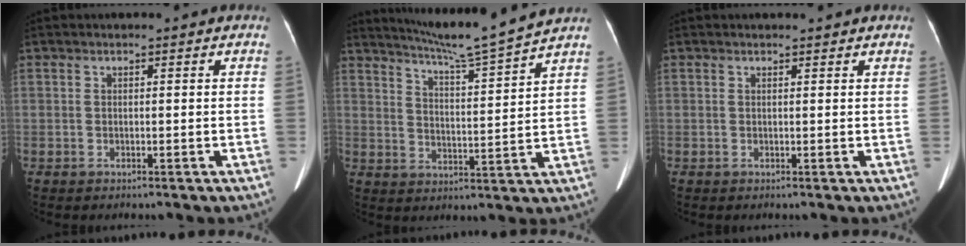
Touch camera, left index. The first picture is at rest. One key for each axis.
{"total": 11.6, "fx": 10.6, "fy": -2.2, "fz": 4.3, "tx": -0.078, "ty": -0.021, "tz": 0.162}
{"total": 1.2, "fx": 1.1, "fy": 0.2, "fz": 0.4, "tx": -0.010, "ty": 0.003, "tz": 0.013}